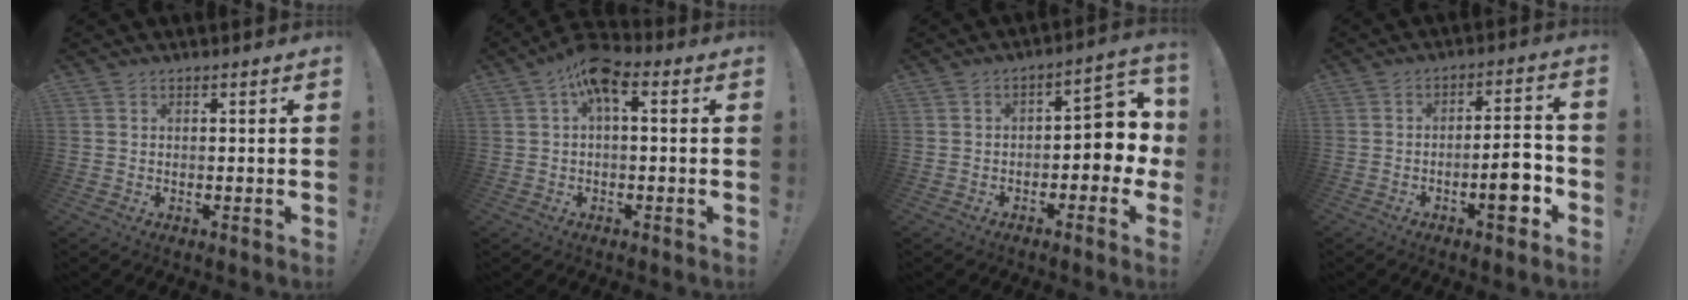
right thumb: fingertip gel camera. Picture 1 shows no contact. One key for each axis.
{"total": 7.9, "fx": 2.3, "fy": 3.4, "fz": 6.8, "tx": -0.117, "ty": -0.004, "tz": 0.044}
{"total": 6.6, "fx": -1.4, "fy": 4.4, "fz": 4.8, "tx": -0.043, "ty": 0.005, "tz": -0.024}
{"total": 9.4, "fx": -4.0, "fy": 2.7, "fz": 8.1, "tx": -0.111, "ty": 0.018, "tz": -0.066}